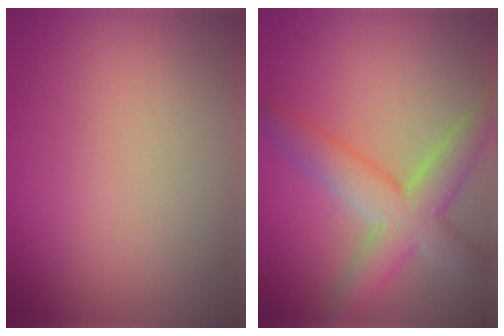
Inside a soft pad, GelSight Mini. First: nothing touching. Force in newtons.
{"total": 5.9, "press": 5.9, "slide": 0.4}